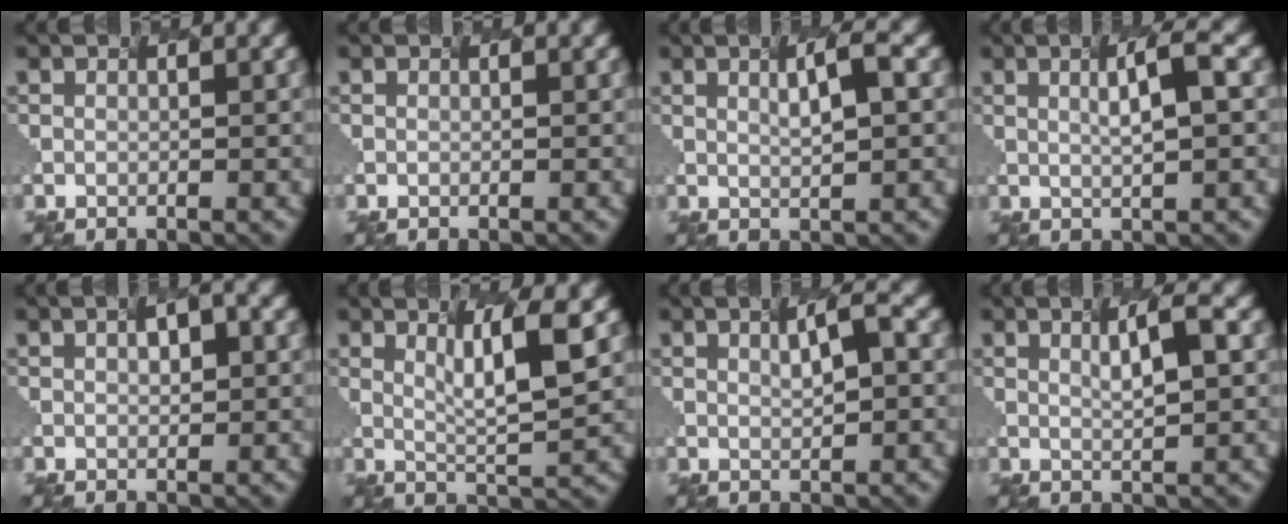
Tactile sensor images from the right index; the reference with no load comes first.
{"total": 0.0}
{"total": 1.5, "force": [0.3, -0.7, 1.4], "torque": [-0.046, -0.004, 0.030]}
{"total": 2.3, "force": [0.2, -0.5, 2.2], "torque": [-0.059, 0.001, 0.028]}
{"total": 1.2, "force": [0.3, -0.3, 1.1], "torque": [-0.032, 0.002, 0.031]}
{"total": 3.2, "force": [1.1, -0.7, 2.9], "torque": [-0.086, -0.019, 0.050]}
{"total": 1.2, "force": [0.3, -0.5, 1.1], "torque": [-0.041, -0.002, 0.029]}
{"total": 1.9, "force": [0.4, -0.7, 1.7], "torque": [-0.054, -0.006, 0.035]}